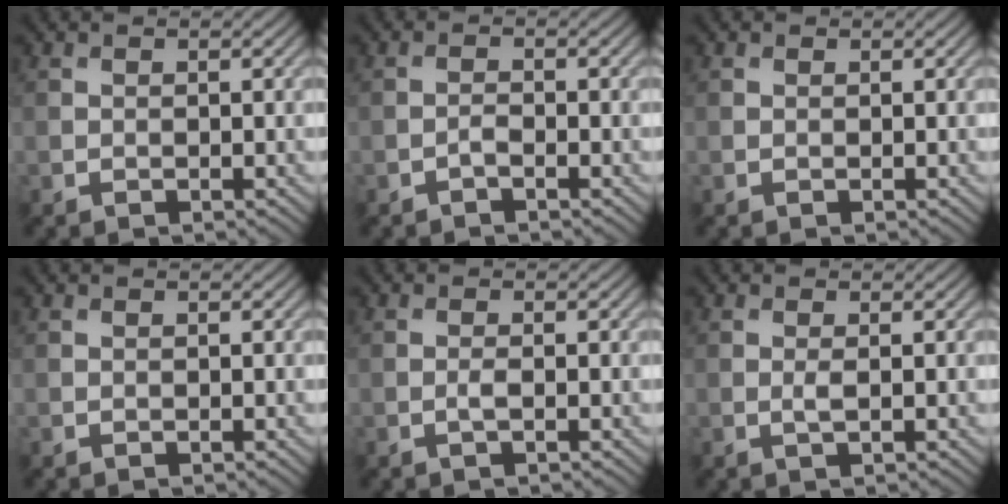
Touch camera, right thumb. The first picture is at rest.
{"total": 0.9, "force": [-0.7, 0.2, 0.5], "torque": [-0.011, 0.004, -0.016]}
{"total": 0.0}
{"total": 0.0}
{"total": 0.9, "force": [-0.4, 0.2, 0.8], "torque": [-0.019, 0.003, -0.008]}
{"total": 1.1, "force": [0.0, 0.3, 1.0], "torque": [-0.025, 0.001, -0.002]}